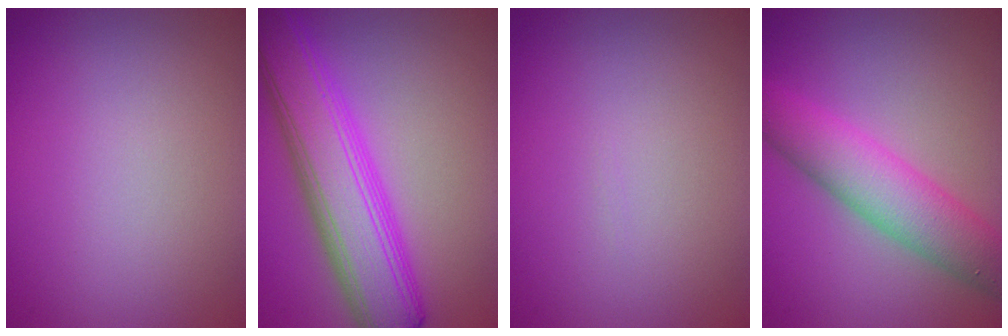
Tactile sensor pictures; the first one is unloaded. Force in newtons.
{"total": 8.3, "press": 8.3, "slide": 0.2}
{"total": 0.0}
{"total": 6.1, "press": 6.1, "slide": 0.2}